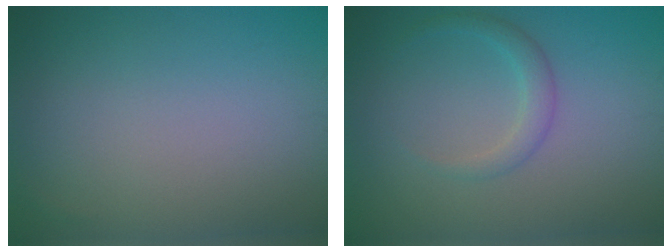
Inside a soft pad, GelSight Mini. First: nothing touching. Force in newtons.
{"total": 1.8, "press": 1.8, "slide": 0.1}